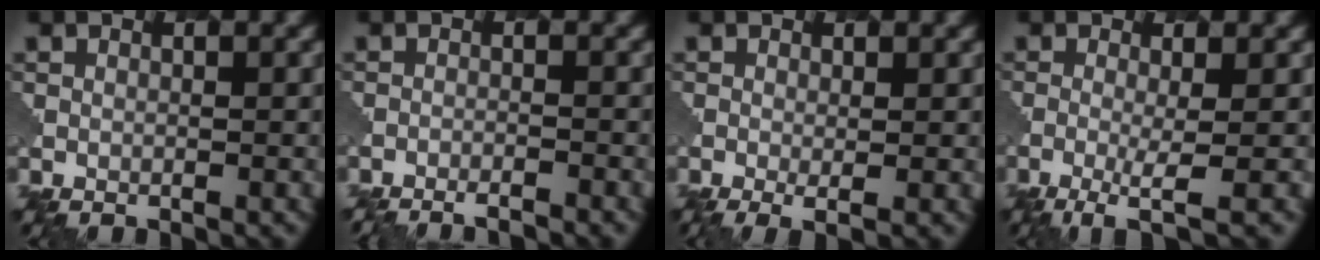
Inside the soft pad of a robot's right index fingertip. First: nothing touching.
{"total": 3.8, "force": [-3.5, 0.5, 1.2], "torque": [-0.010, 0.005, -0.054]}
{"total": 2.2, "force": [-0.3, 0.5, 2.1], "torque": [-0.038, -0.008, -0.002]}
{"total": 3.2, "force": [-1.0, 0.5, 3.0], "torque": [-0.056, -0.004, -0.024]}